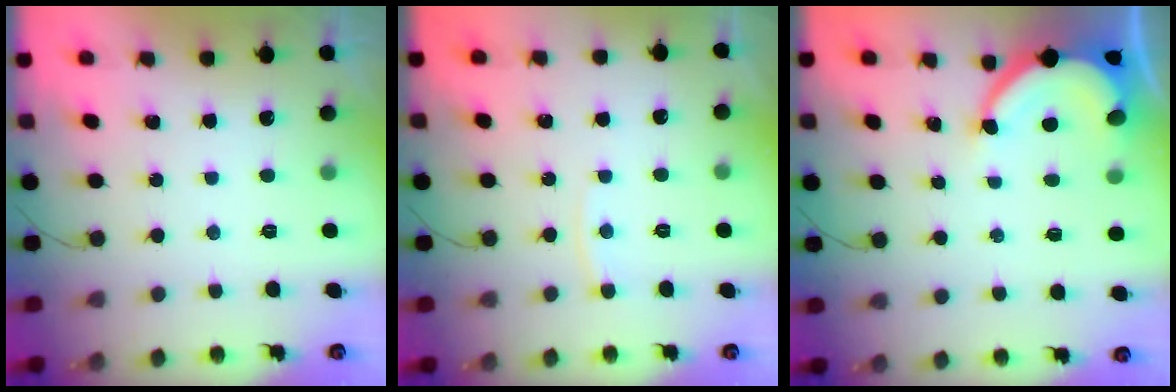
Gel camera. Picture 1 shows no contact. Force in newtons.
{"total": 3.6, "press": 3.6, "slide": 0.5}
{"total": 6.7, "press": 6.7, "slide": 0.2}